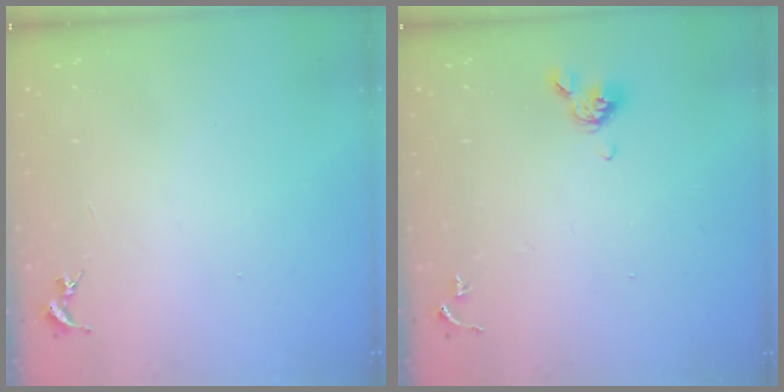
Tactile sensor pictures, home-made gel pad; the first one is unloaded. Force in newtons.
{"total": 5.2, "press": 5.1, "slide": 1.1}